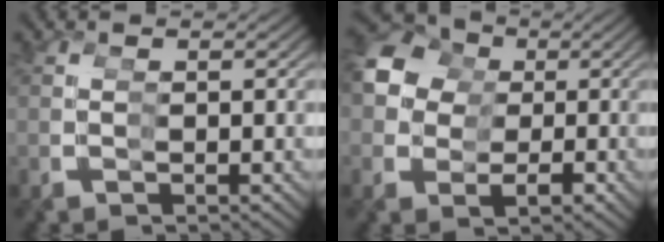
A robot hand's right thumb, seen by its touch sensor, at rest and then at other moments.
{"total": 10.2, "force": [2.1, 8.4, 5.3], "torque": [-0.099, -0.014, 0.039]}